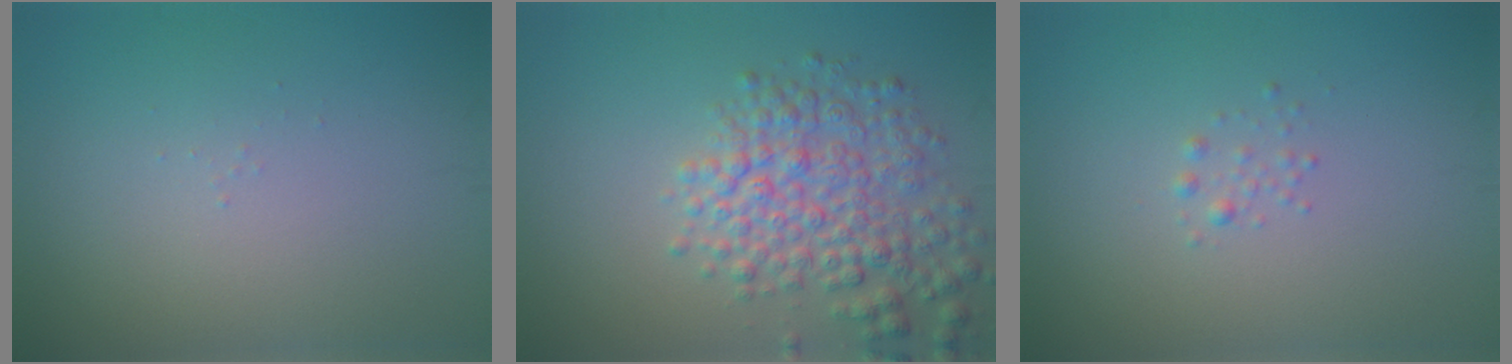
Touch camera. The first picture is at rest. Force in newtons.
{"total": 5.5, "press": 5.5, "slide": 0.2}
{"total": 0.7, "press": 0.7, "slide": 0.0}